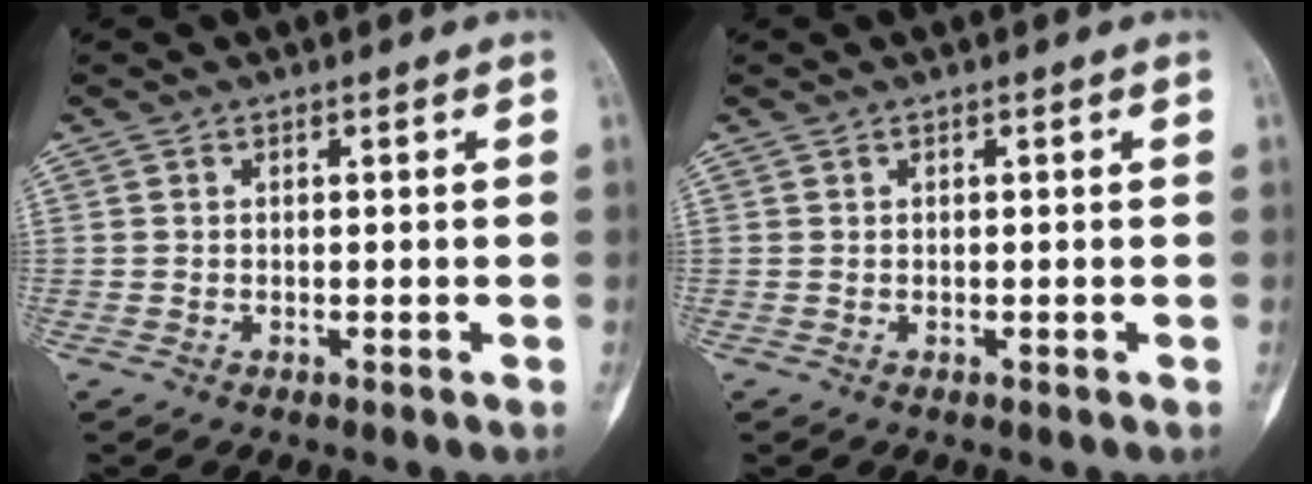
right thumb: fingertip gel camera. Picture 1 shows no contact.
{"total": 0.0}